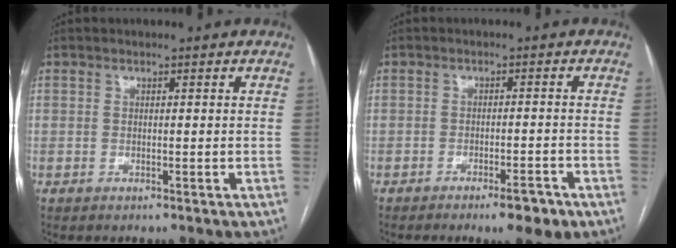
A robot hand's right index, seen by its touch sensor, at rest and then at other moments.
{"total": 4.7, "force": [-3.1, 0.9, 3.5], "torque": [-0.048, -0.003, -0.042]}